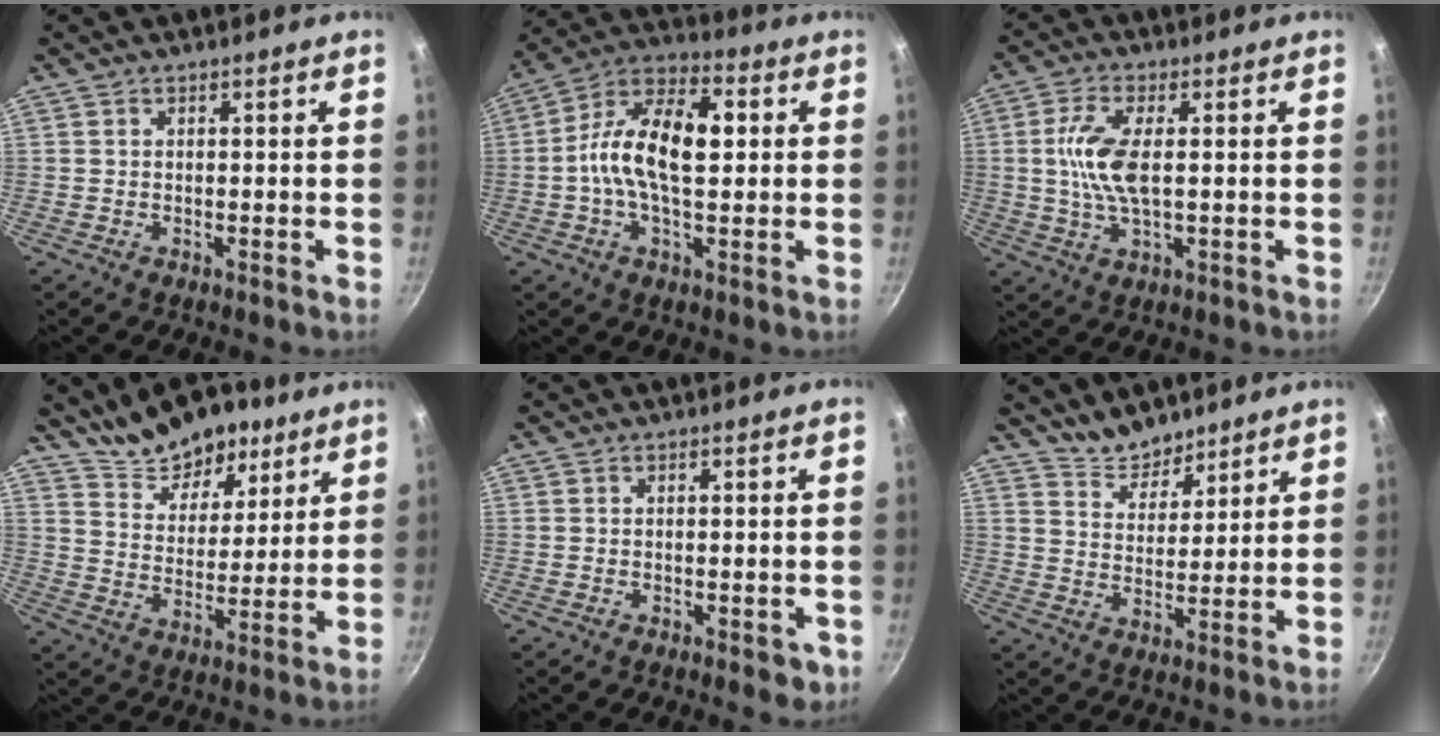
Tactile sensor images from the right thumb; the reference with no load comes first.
{"total": 15.4, "force": [1.0, 7.9, 13.1], "torque": [-0.217, 0.030, -0.006]}
{"total": 8.8, "force": [0.4, 3.4, 8.1], "torque": [-0.171, 0.003, 0.005]}
{"total": 13.8, "force": [9.6, 7.3, 6.5], "torque": [-0.056, -0.048, 0.155]}
{"total": 3.1, "force": [-1.3, 1.5, 2.4], "torque": [-0.022, 0.003, -0.012]}
{"total": 7.4, "force": [6.5, 3.1, 1.7], "torque": [-0.004, -0.047, 0.111]}